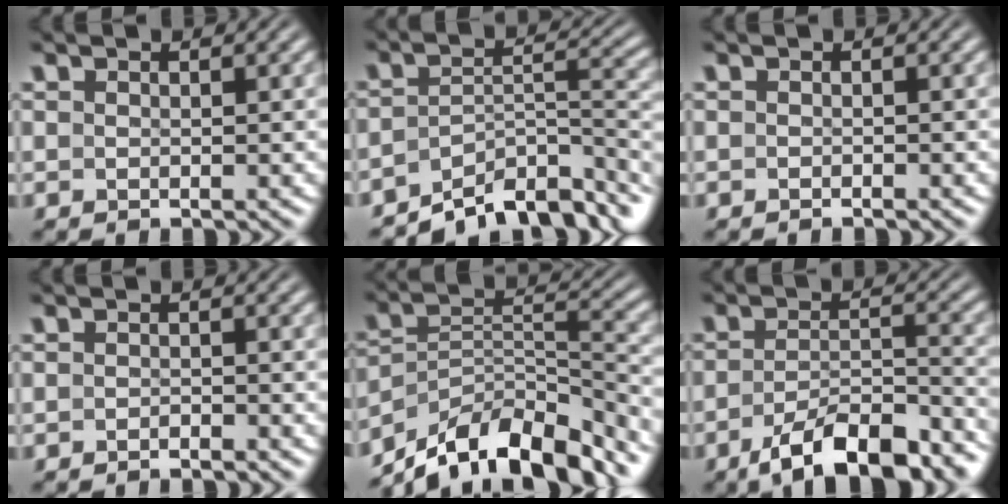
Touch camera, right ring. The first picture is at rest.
{"total": 10.8, "force": [-7.1, 4.9, 6.5], "torque": [-0.094, -0.032, -0.094]}
{"total": 0.7, "force": [-0.6, -0.3, 0.0], "torque": [-0.001, -0.002, -0.009]}
{"total": 1.2, "force": [-1.2, -0.3, 0.0], "torque": [-0.003, -0.003, -0.018]}
{"total": 12.4, "force": [-8.6, 5.9, 6.6], "torque": [-0.107, -0.043, -0.120]}
{"total": 8.6, "force": [-6.9, 2.7, 4.4], "torque": [-0.064, -0.023, -0.097]}